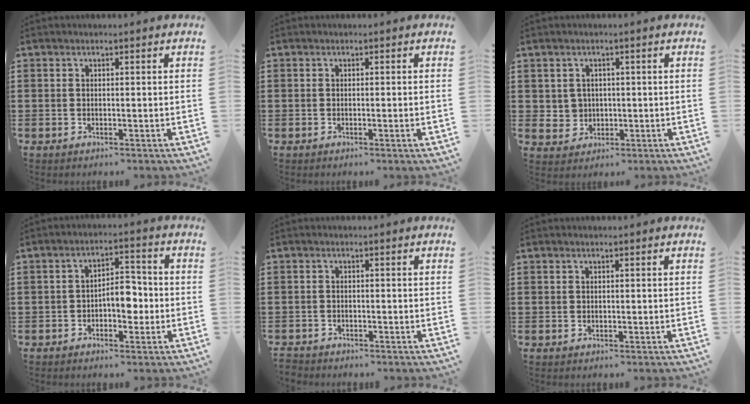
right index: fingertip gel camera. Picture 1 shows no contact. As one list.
[{"total": 0.8, "force": [-0.2, -0.3, 0.6], "torque": [-0.010, -0.007, -0.004]}, {"total": 2.3, "force": [0.4, 2.3, 0.3], "torque": [-0.018, 0.008, 0.007]}, {"total": 5.3, "force": [-1.4, 2.8, 4.4], "torque": [-0.069, 0.008, -0.027]}, {"total": 1.1, "force": [-1.1, 0.2, -0.1], "torque": [-0.002, 0.002, -0.025]}, {"total": 0.0}]